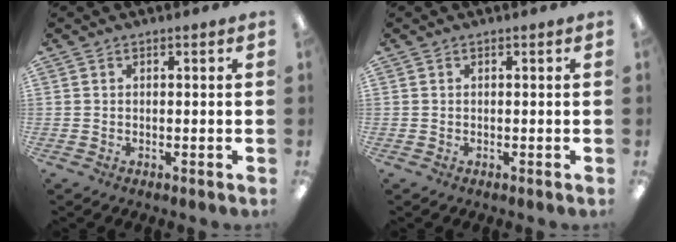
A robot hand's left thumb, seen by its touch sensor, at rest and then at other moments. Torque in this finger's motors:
{"motor_torque": [-0.01, 0.01, 0.05, -0.05, 0.00]}